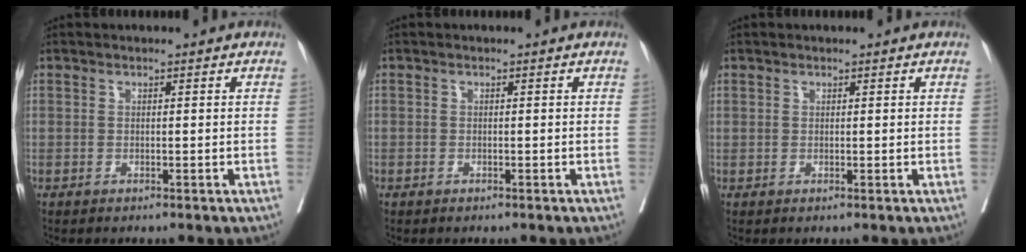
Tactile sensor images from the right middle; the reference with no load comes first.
{"total": 0.7, "force": [-0.3, 0.7, -0.1], "torque": [0.000, 0.007, -0.010]}
{"total": 0.7, "force": [0.5, 0.6, 0.0], "torque": [0.005, -0.001, 0.006]}